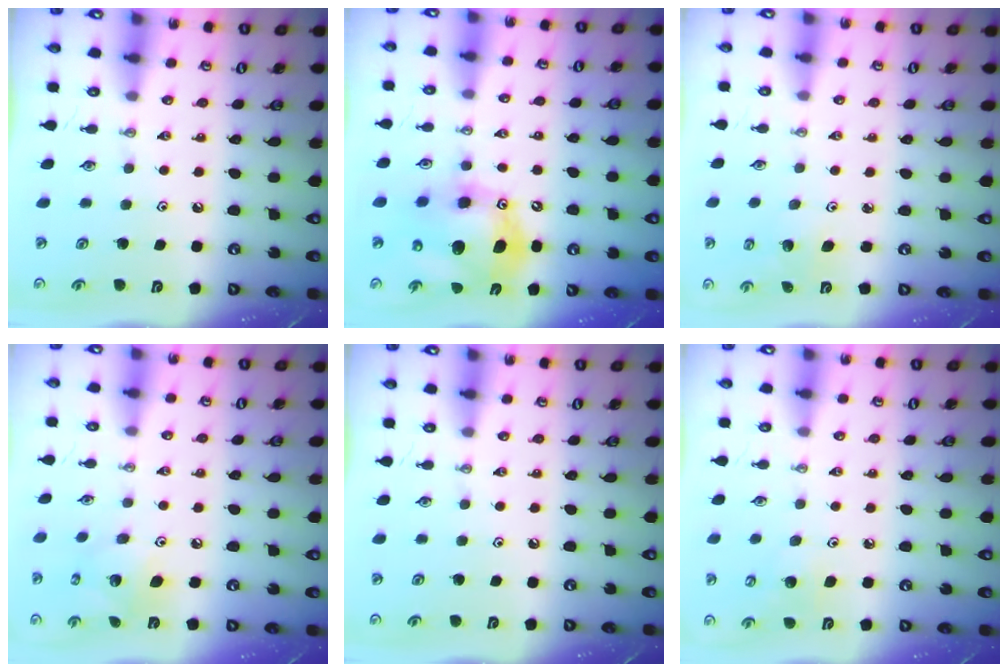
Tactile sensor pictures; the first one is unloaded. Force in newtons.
{"total": 15.2, "press": 15.0, "slide": 2.6}
{"total": 2.6, "press": 2.6, "slide": 0.2}
{"total": 8.3, "press": 8.3, "slide": 0.3}
{"total": 0.0}
{"total": 8.2, "press": 8.0, "slide": 1.6}